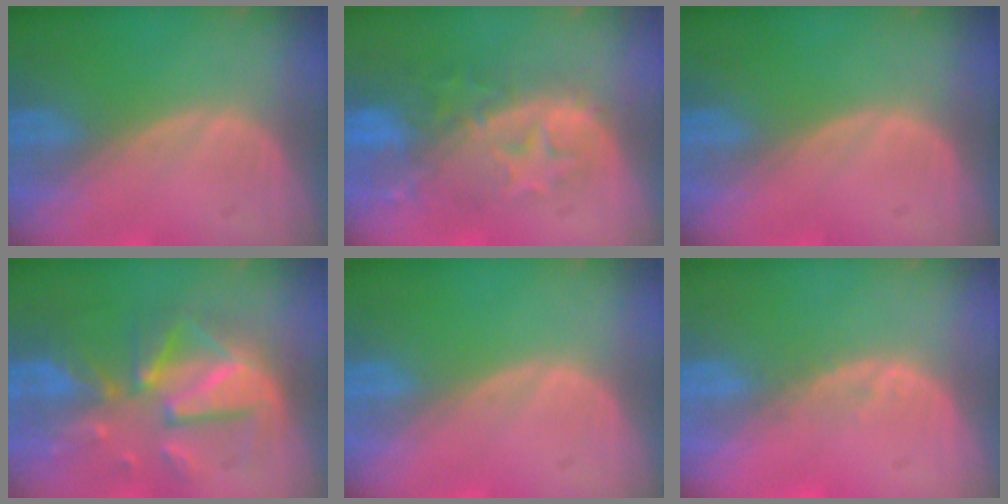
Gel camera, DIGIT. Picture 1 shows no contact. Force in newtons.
{"total": 10.1, "press": 8.8, "slide": 4.9}
{"total": 0.0}
{"total": 10.3, "press": 10.3, "slide": 0.8}
{"total": 0.0}
{"total": 1.3, "press": 1.2, "slide": 0.6}